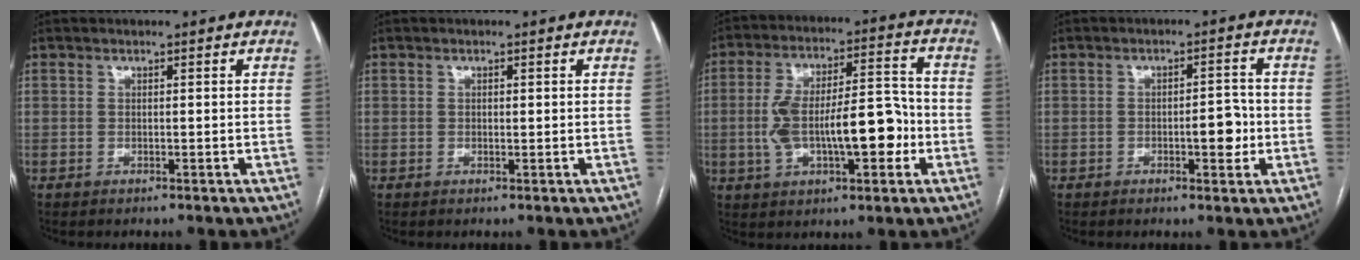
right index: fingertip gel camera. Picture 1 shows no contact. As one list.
[{"total": 0.7, "force": [0.1, 0.3, 0.6], "torque": [-0.011, 0.000, 0.002]}, {"total": 14.6, "force": [-2.6, 4.9, 13.5], "torque": [-0.233, 0.032, -0.034]}, {"total": 4.6, "force": [-1.1, 1.6, 4.1], "torque": [-0.050, 0.006, -0.013]}]